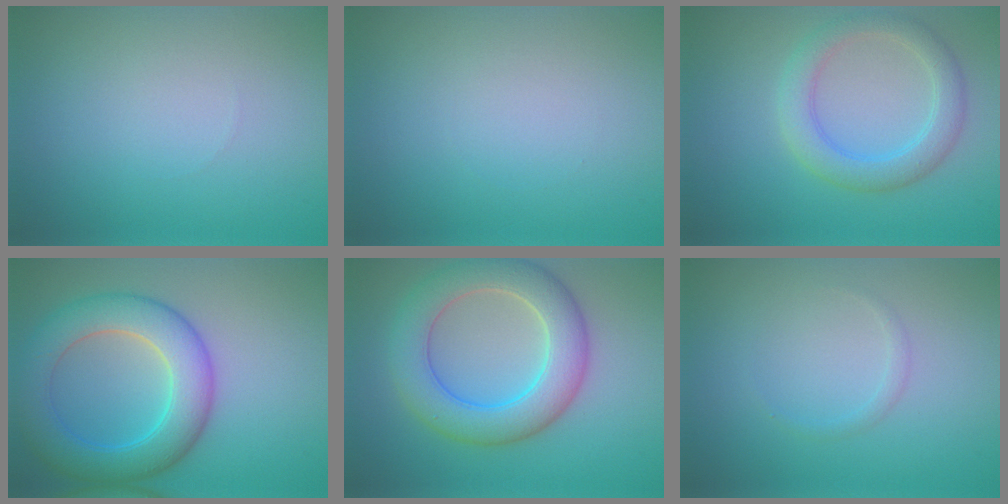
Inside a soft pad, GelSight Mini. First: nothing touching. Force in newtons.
{"total": 0.0}
{"total": 3.8, "press": 3.8, "slide": 0.3}
{"total": 7.4, "press": 7.4, "slide": 0.3}
{"total": 7.1, "press": 7.1, "slide": 0.3}
{"total": 0.8, "press": 0.8, "slide": 0.1}